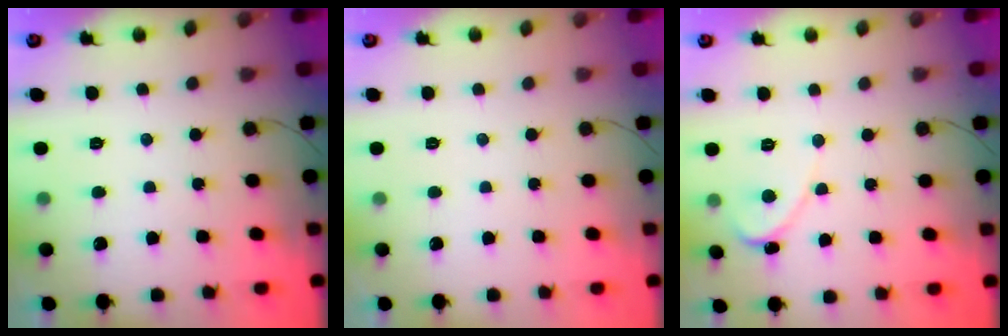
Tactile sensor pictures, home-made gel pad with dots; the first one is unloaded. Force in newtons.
{"total": 0.0}
{"total": 1.7, "press": 1.7, "slide": 0.2}